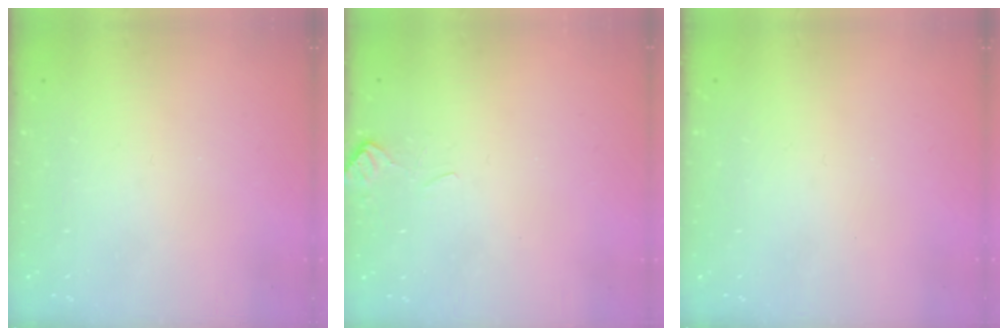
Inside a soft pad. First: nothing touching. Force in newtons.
{"total": 4.3, "press": 4.3, "slide": 0.6}
{"total": 0.0}